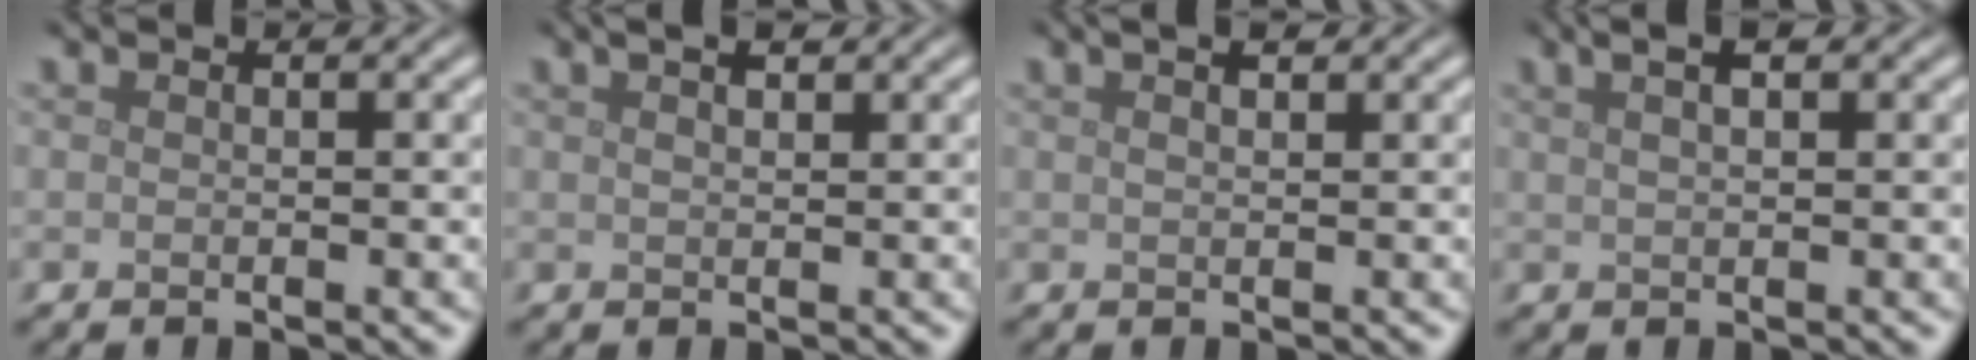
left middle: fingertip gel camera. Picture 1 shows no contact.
{"total": 2.8, "force": [1.8, 1.1, 1.8], "torque": [-0.019, 0.010, 0.013]}
{"total": 2.8, "force": [1.8, 1.0, 1.9], "torque": [-0.018, 0.012, 0.008]}
{"total": 3.9, "force": [2.3, 1.5, 2.8], "torque": [-0.031, 0.014, 0.016]}